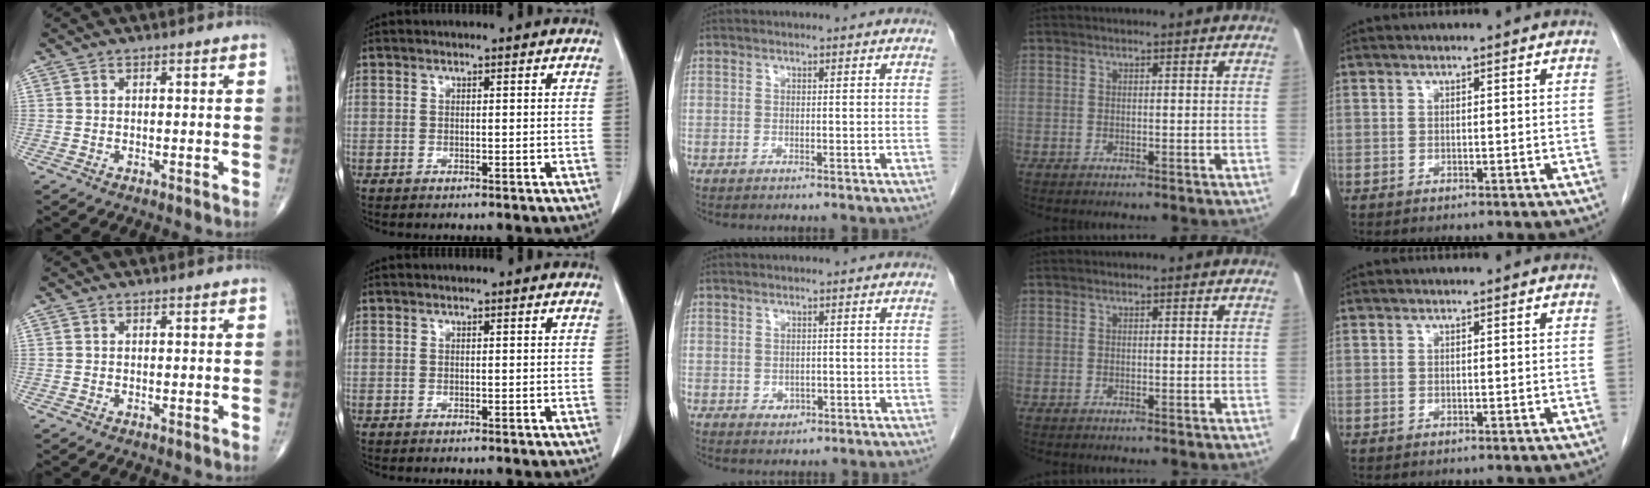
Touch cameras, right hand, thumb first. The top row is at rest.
{"middle": {"total": 1.3, "force": [-0.3, 1.1, 0.6], "torque": [-0.010, 0.002, 0.000]}}